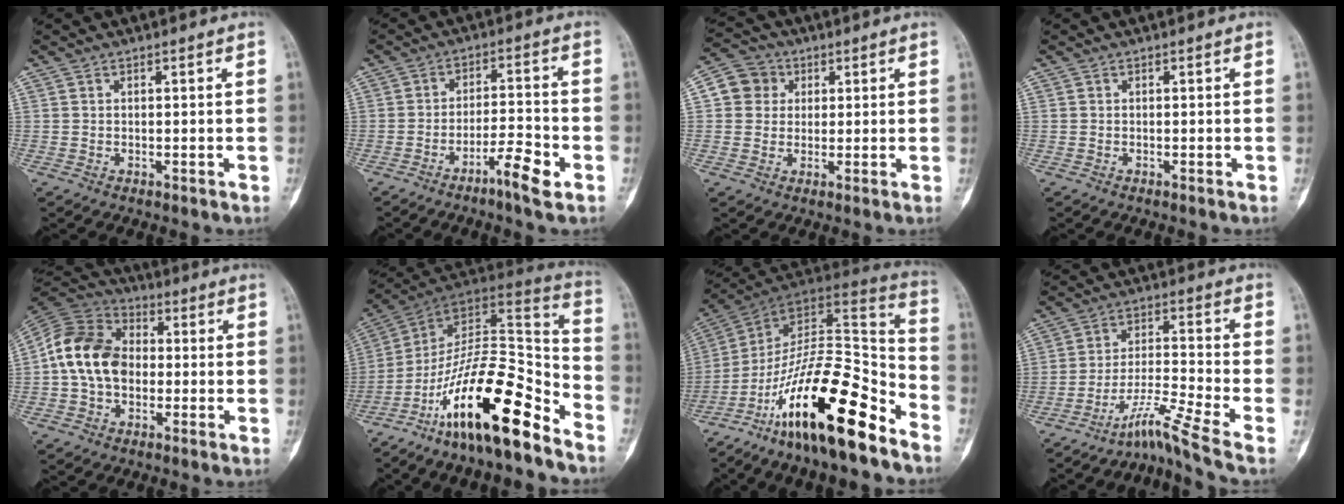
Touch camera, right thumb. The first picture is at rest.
{"total": 6.9, "force": [-4.0, 0.9, 5.6], "torque": [-0.097, 0.025, -0.068]}
{"total": 6.4, "force": [1.4, 6.0, 1.8], "torque": [-0.009, 0.008, 0.016]}
{"total": 0.0}
{"total": 13.8, "force": [-0.6, 10.2, 9.3], "torque": [-0.159, 0.029, -0.024]}
{"total": 22.8, "force": [-14.6, 6.2, 16.4], "torque": [-0.262, 0.094, -0.244]}
{"total": 25.3, "force": [-15.7, 7.1, 18.5], "torque": [-0.282, 0.088, -0.256]}
{"total": 8.3, "force": [-6.5, -2.2, 4.7], "torque": [-0.112, 0.056, -0.116]}